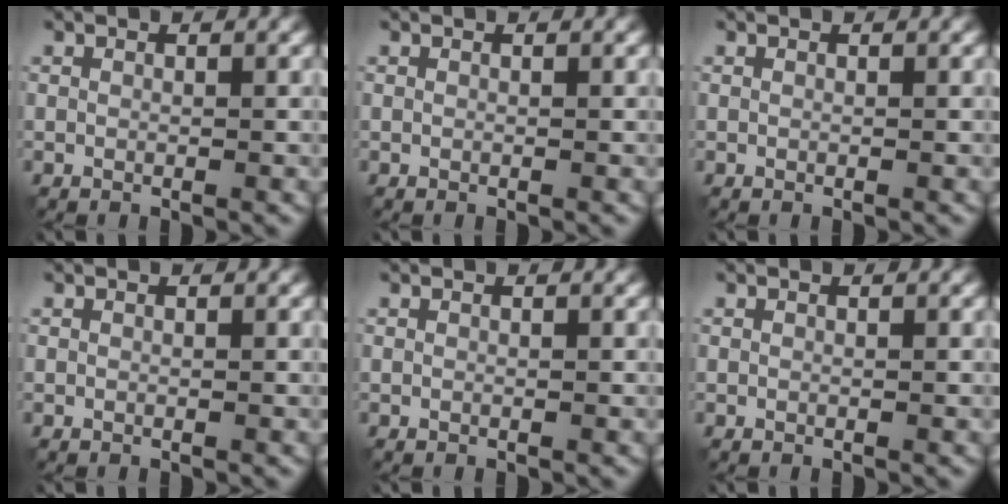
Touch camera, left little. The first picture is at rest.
{"total": 0.0}
{"total": 0.0}
{"total": 0.0}
{"total": 0.0}
{"total": 0.0}